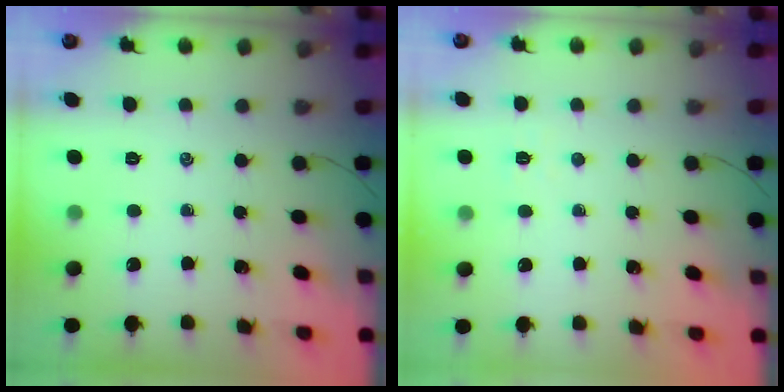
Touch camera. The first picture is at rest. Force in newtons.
{"total": 2.6, "press": 2.6, "slide": 0.5}